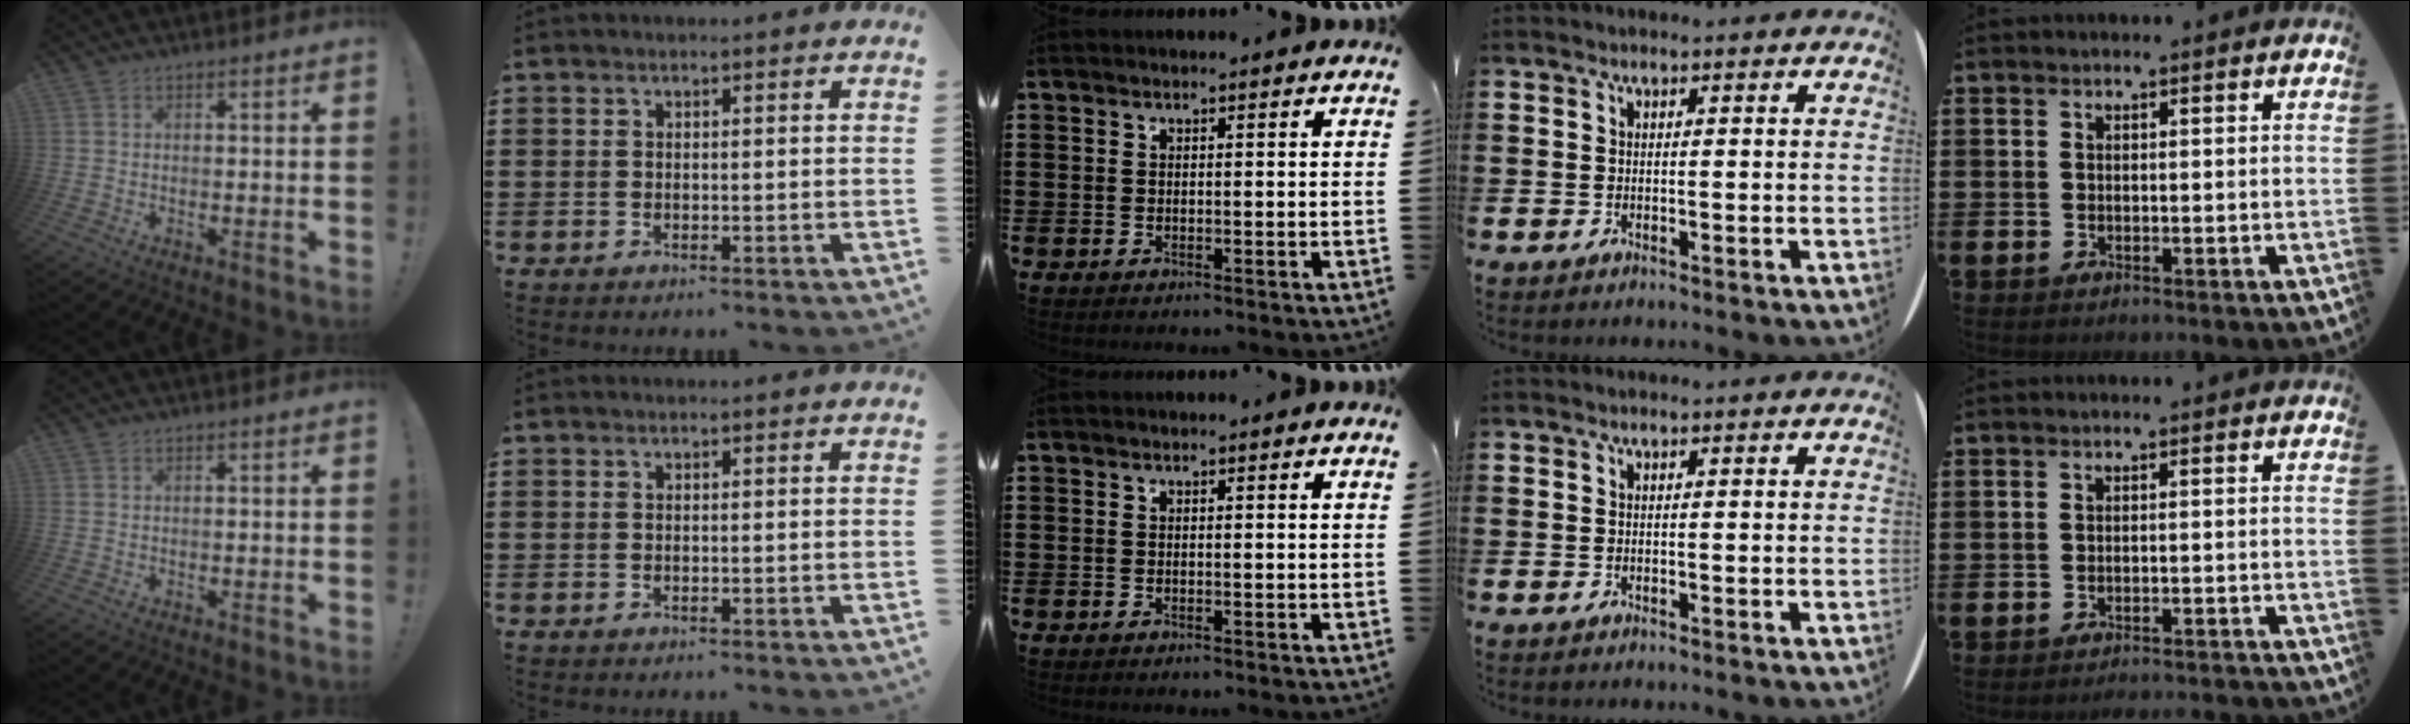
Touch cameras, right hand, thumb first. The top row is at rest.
{"little": {"total": 1.3, "force": [-1.3, -0.2, 0.0], "torque": [-0.002, 0.004, -0.026]}}